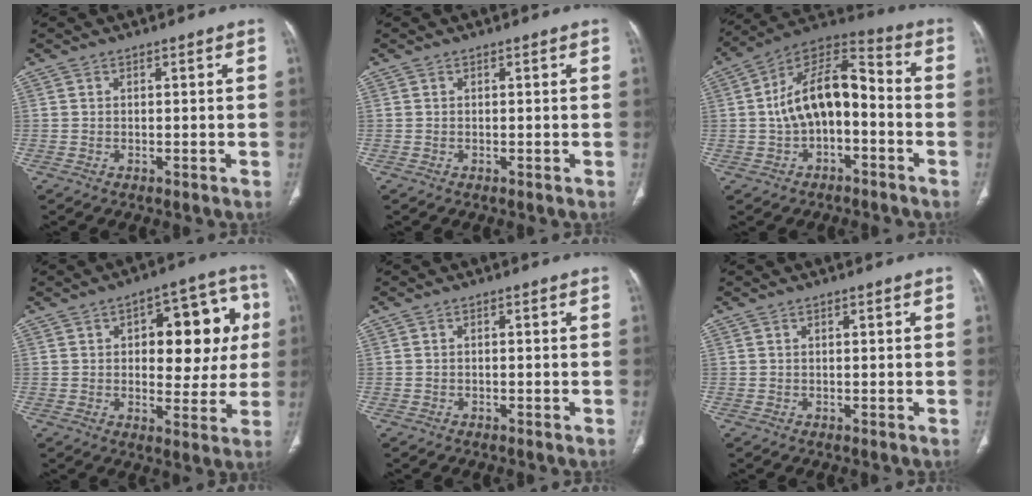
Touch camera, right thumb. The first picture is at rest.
{"total": 0.0}
{"total": 14.9, "force": [-1.7, 8.4, 12.2], "torque": [-0.196, 0.056, -0.039]}
{"total": 17.0, "force": [3.2, 8.7, 14.3], "torque": [-0.132, 0.015, 0.042]}
{"total": 0.0}
{"total": 0.6, "force": [0.3, 0.2, 0.5], "torque": [-0.013, 0.001, 0.006]}